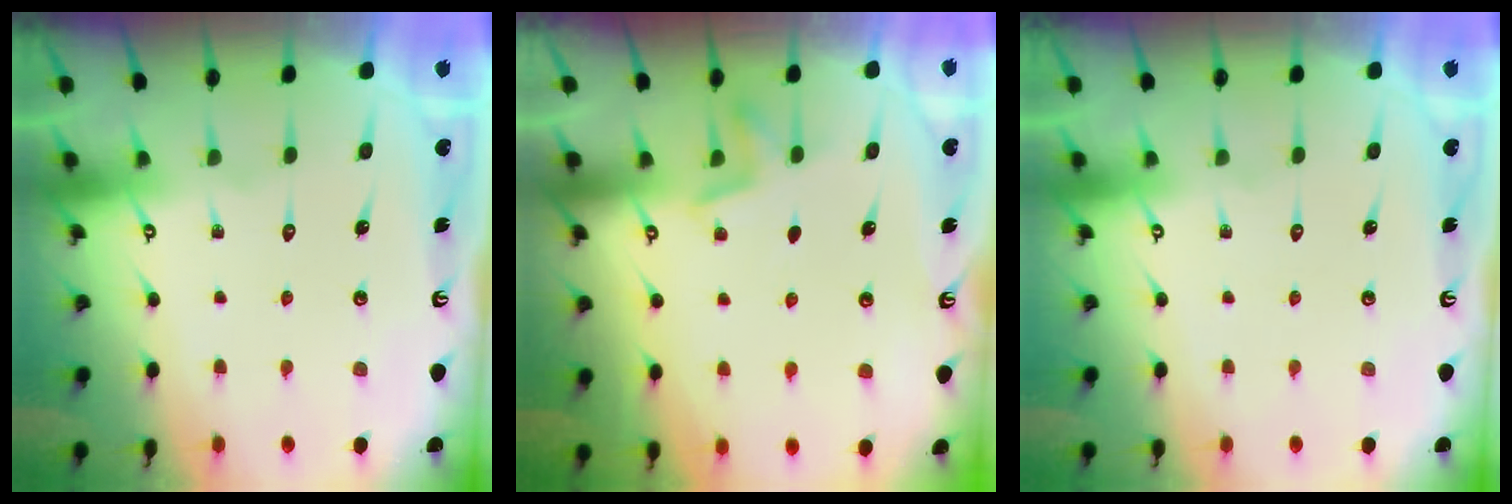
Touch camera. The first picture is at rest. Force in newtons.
{"total": 3.8, "press": 3.6, "slide": 1.4}
{"total": 0.0}